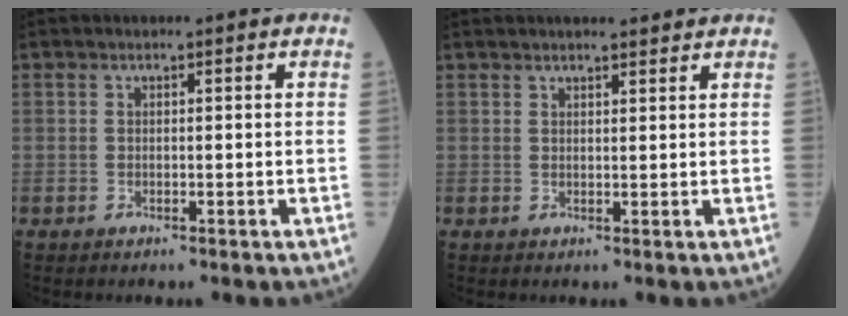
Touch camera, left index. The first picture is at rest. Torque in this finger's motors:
{"motor_torque": [0.58, -0.56, 0.18, 0.04]}